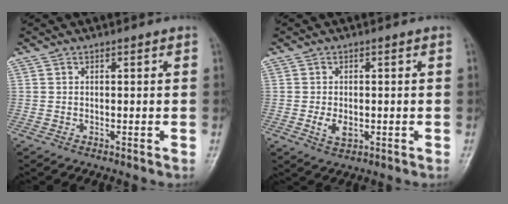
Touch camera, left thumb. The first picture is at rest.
{"total": 3.5, "force": [-0.7, 2.2, 2.7], "torque": [-0.047, -0.004, -0.008]}